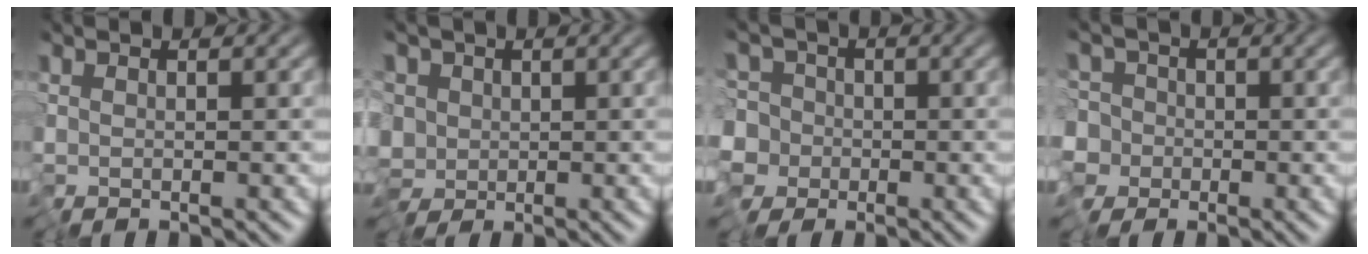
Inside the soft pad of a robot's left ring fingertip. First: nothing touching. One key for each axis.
{"total": 4.3, "fx": -1.2, "fy": 3.5, "fz": 2.0, "tx": -0.041, "ty": -0.005, "tz": -0.038}
{"total": 6.5, "fx": -1.2, "fy": 6.1, "fz": 1.9, "tx": -0.026, "ty": 0.024, "tz": -0.076}
{"total": 5.4, "fx": -1.2, "fy": 5.1, "fz": 1.3, "tx": -0.019, "ty": 0.022, "tz": -0.065}